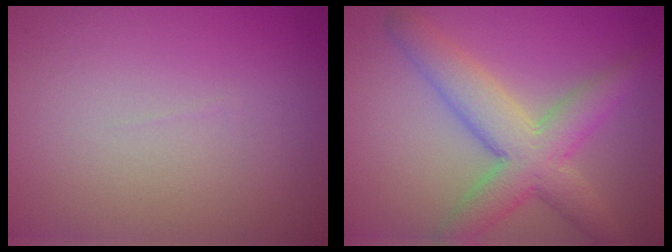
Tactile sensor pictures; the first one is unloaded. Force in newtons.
{"total": 5.9, "press": 5.9, "slide": 0.4}